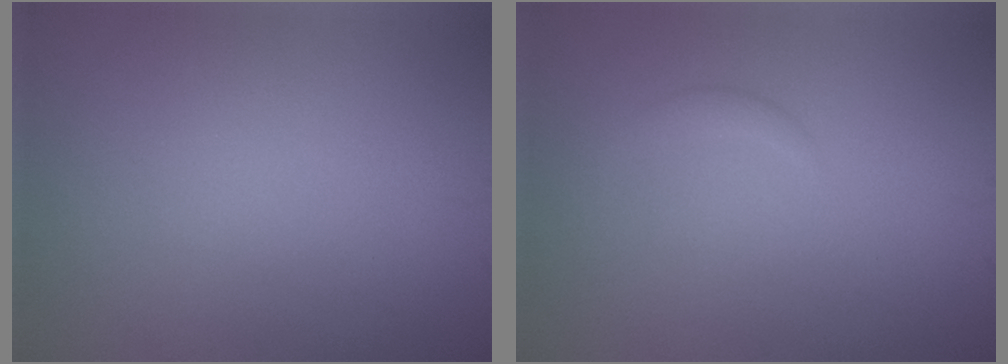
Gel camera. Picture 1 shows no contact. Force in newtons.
{"total": 1.0, "press": 1.0, "slide": 0.0}